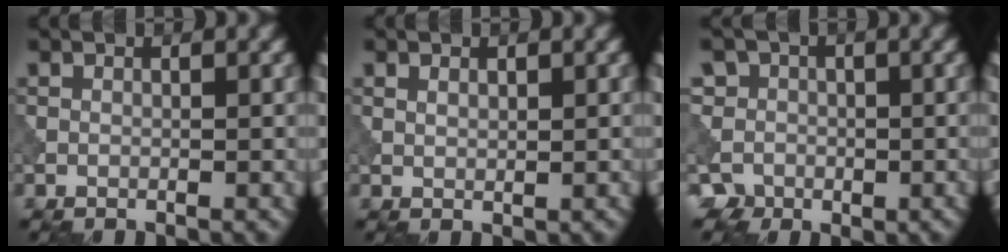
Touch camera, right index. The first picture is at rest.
{"total": 0.8, "force": [0.5, 0.5, 0.5], "torque": [-0.011, 0.000, 0.011]}
{"total": 6.4, "force": [-1.5, 6.2, 0.9], "torque": [-0.022, 0.015, -0.059]}